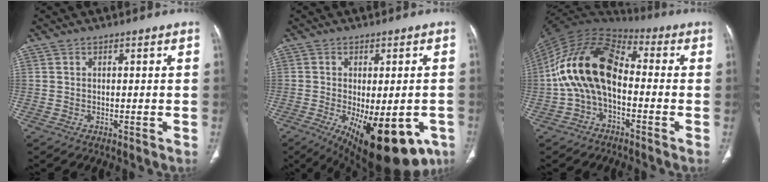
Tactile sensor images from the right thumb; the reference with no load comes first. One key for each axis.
{"total": 19.1, "fx": -8.4, "fy": 8.3, "fz": 15.0, "tx": -0.164, "ty": -0.012, "tz": -0.103}
{"total": 16.5, "fx": -1.4, "fy": 9.8, "fz": 13.2, "tx": -0.239, "ty": 0.049, "tz": -0.036}